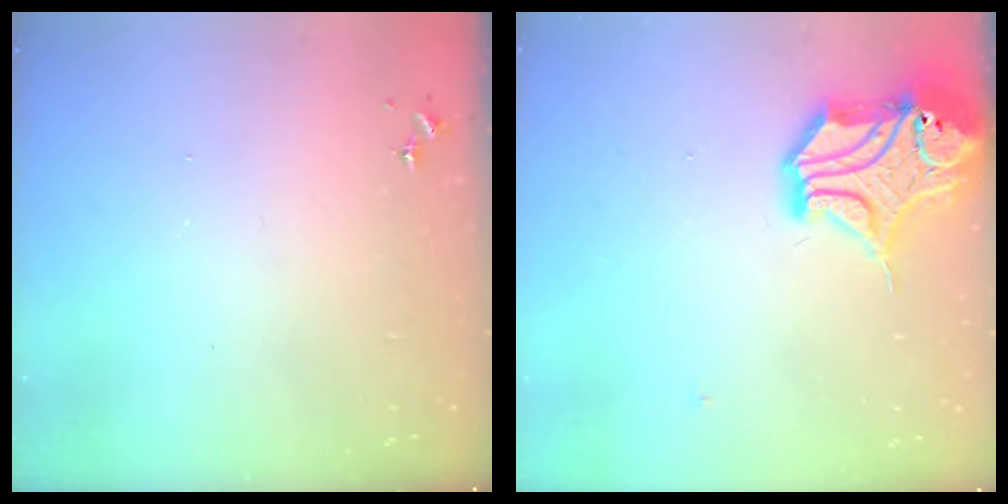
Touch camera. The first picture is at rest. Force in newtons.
{"total": 16.6, "press": 16.5, "slide": 2.1}